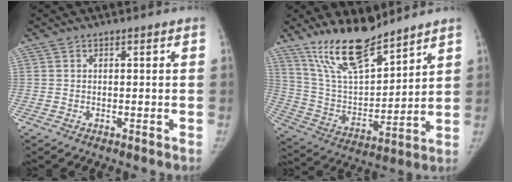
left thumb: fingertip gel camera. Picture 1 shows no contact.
{"total": 16.5, "force": [13.0, 5.1, 8.7], "torque": [-0.122, -0.073, 0.248]}